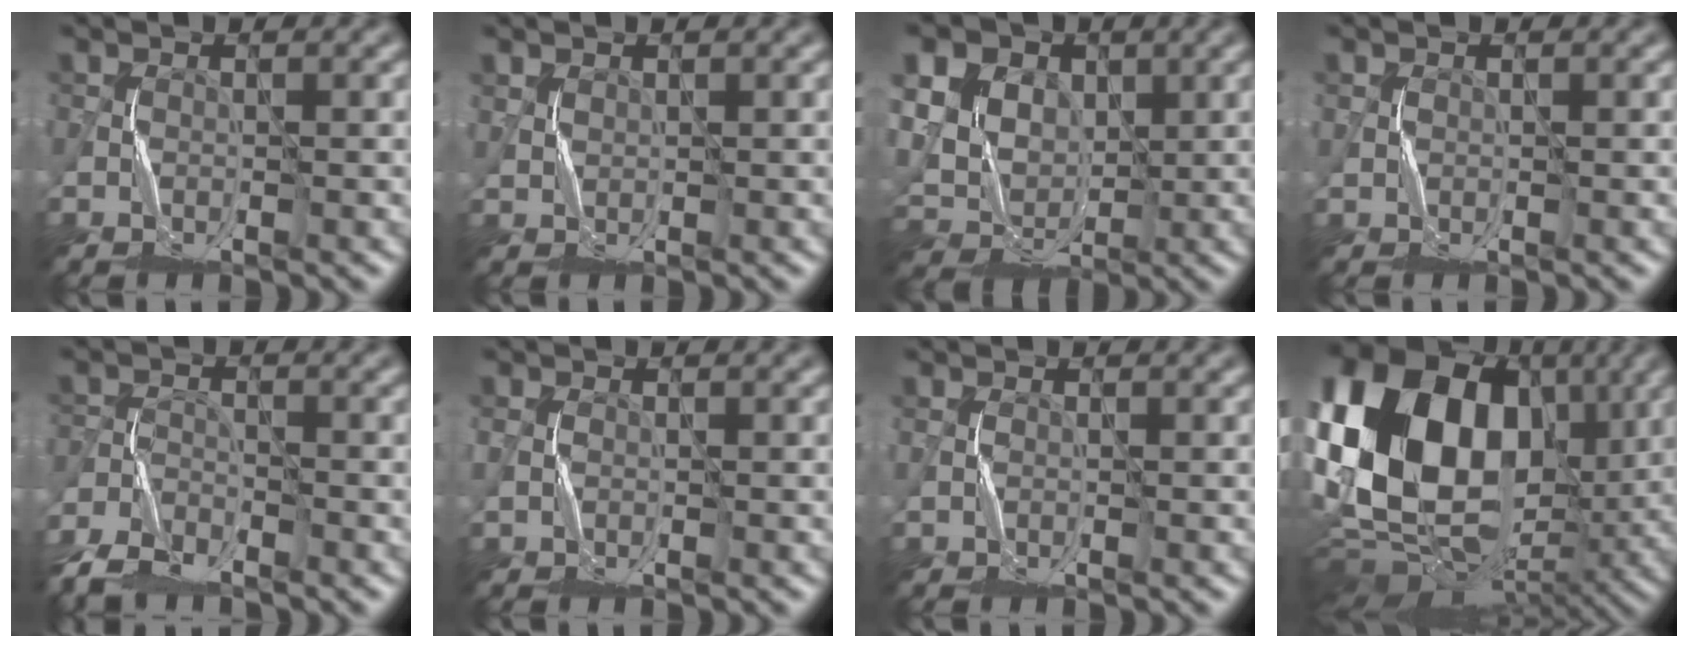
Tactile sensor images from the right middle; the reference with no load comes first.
{"total": 1.1, "force": [0.9, 0.5, 0.1], "torque": [-0.006, -0.002, 0.022]}
{"total": 16.5, "force": [6.6, 12.7, 8.1], "torque": [-0.193, 0.035, 0.108]}
{"total": 0.5, "force": [0.1, 0.5, 0.0], "torque": [0.003, 0.000, 0.003]}
{"total": 5.3, "force": [-4.3, 2.0, 2.4], "torque": [-0.051, -0.010, -0.096]}
{"total": 1.1, "force": [-0.1, 0.9, 0.5], "torque": [-0.011, -0.001, -0.003]}
{"total": 0.6, "force": [0.0, 0.5, 0.3], "torque": [-0.007, 0.000, 0.000]}
{"total": 21.5, "force": [3.1, 15.5, 14.5], "torque": [-0.282, 0.015, 0.059]}